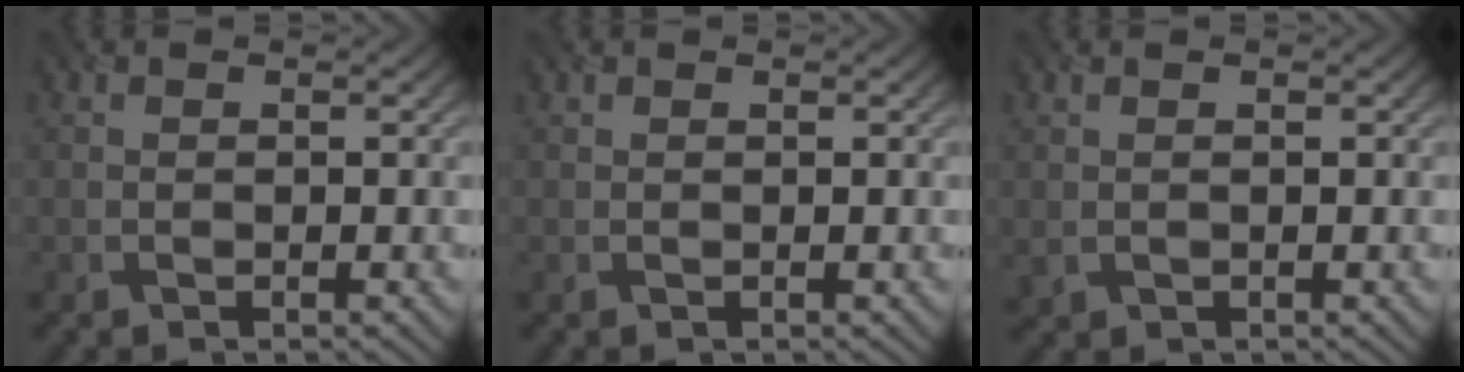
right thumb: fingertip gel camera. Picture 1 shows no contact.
{"total": 0.0}
{"total": 0.6, "force": [0.2, 0.5, 0.3], "torque": [-0.010, 0.000, 0.006]}